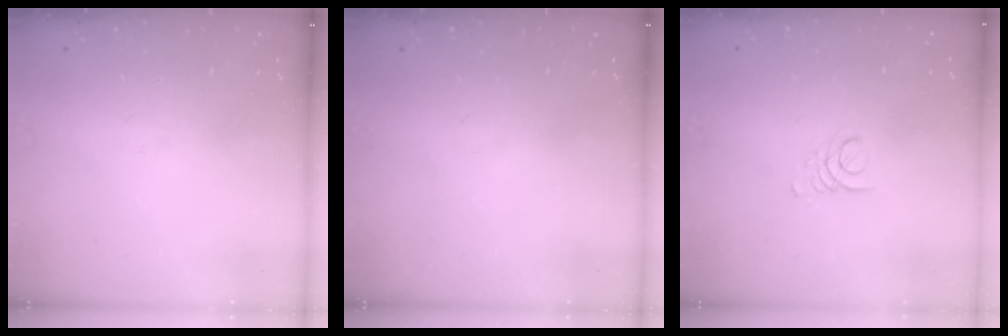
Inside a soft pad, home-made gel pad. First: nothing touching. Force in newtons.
{"total": 0.0}
{"total": 1.6, "press": 1.6, "slide": 0.1}